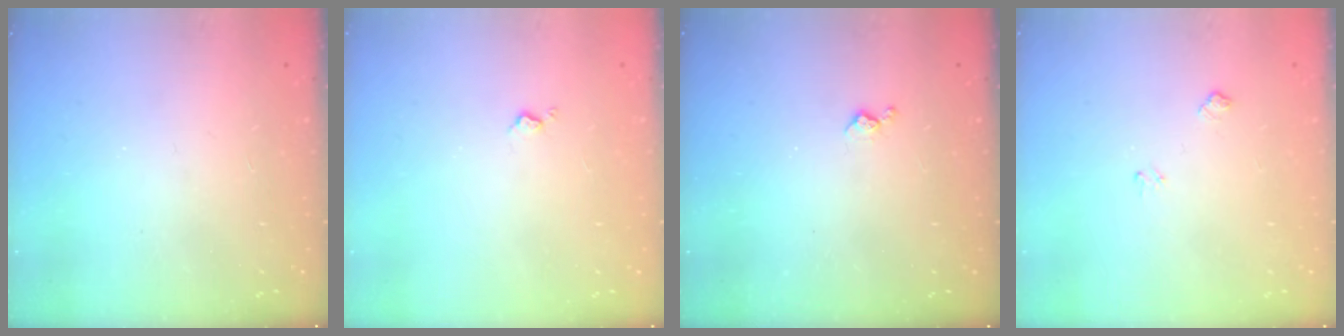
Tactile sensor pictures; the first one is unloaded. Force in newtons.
{"total": 2.6, "press": 2.6, "slide": 0.4}
{"total": 3.7, "press": 3.6, "slide": 0.6}
{"total": 4.7, "press": 4.6, "slide": 0.7}